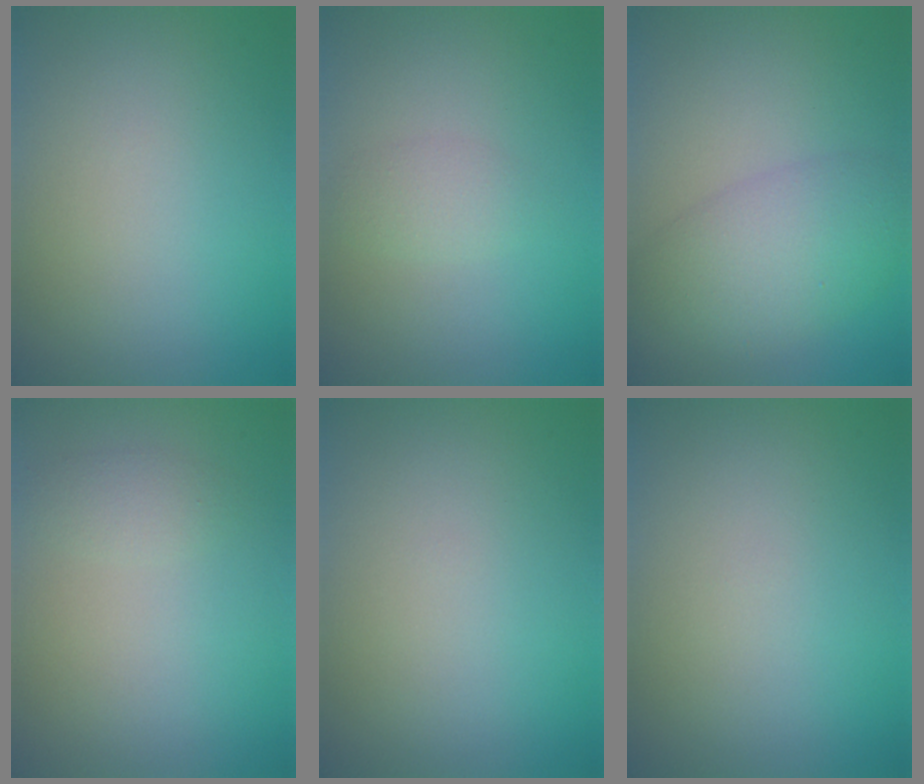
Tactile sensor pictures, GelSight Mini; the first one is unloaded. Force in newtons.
{"total": 1.5, "press": 1.5, "slide": 0.0}
{"total": 5.8, "press": 5.8, "slide": 0.2}
{"total": 1.2, "press": 1.2, "slide": 0.1}
{"total": 0.0}
{"total": 0.0}